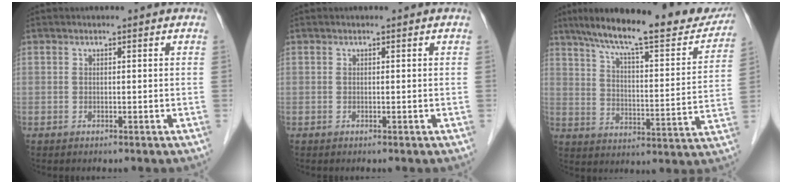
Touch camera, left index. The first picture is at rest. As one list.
[{"total": 0.0}, {"total": 24.0, "force": [20.1, 3.8, 12.7], "torque": [-0.194, -0.011, 0.274]}]